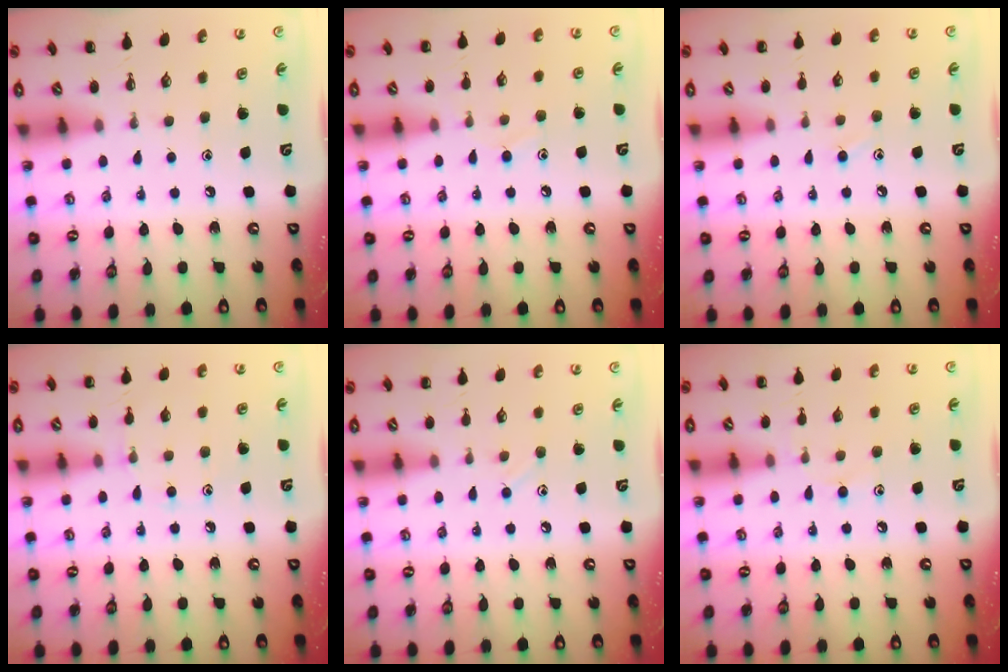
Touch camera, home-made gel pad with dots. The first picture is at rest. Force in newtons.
{"total": 6.9, "press": 6.4, "slide": 2.4}
{"total": 7.6, "press": 7.2, "slide": 2.6}
{"total": 7.1, "press": 6.8, "slide": 1.8}
{"total": 4.2, "press": 3.9, "slide": 1.5}
{"total": 7.1, "press": 6.8, "slide": 1.9}